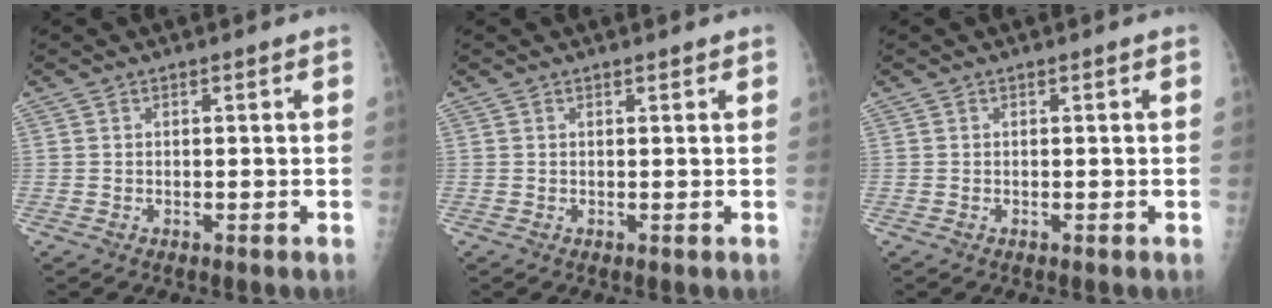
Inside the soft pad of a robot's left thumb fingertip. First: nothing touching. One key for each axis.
{"total": 0.6, "fx": 0.5, "fy": 0.2, "fz": 0.3, "tx": -0.005, "ty": -0.002, "tz": 0.007}
{"total": 0.0}